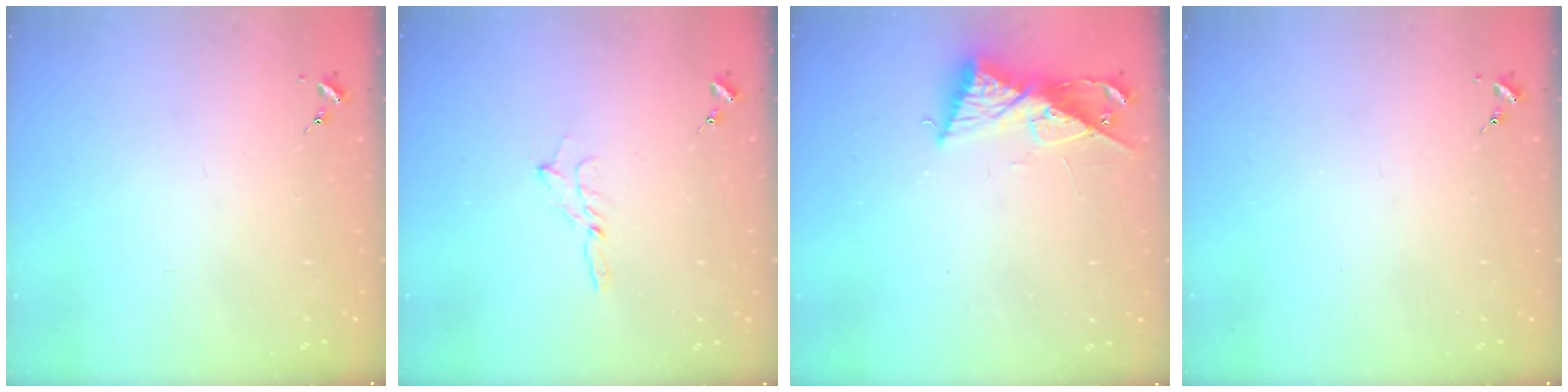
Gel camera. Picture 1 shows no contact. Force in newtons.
{"total": 2.9, "press": 2.9, "slide": 0.3}
{"total": 9.7, "press": 9.7, "slide": 0.6}
{"total": 0.0}